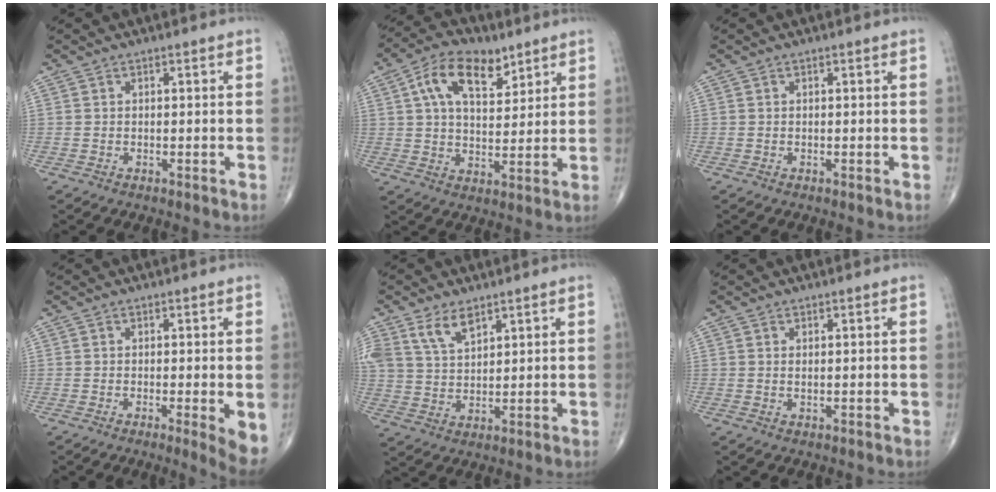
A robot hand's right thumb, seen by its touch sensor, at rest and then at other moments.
{"total": 12.5, "force": [6.0, 6.8, 8.6], "torque": [-0.126, -0.011, 0.104]}
{"total": 0.0}
{"total": 4.4, "force": [-0.8, 0.6, 4.3], "torque": [-0.066, -0.016, -0.014]}
{"total": 7.3, "force": [4.6, 3.8, 4.2], "torque": [-0.072, -0.017, 0.098]}
{"total": 0.7, "force": [0.3, 0.2, 0.6], "torque": [-0.014, -0.004, 0.007]}